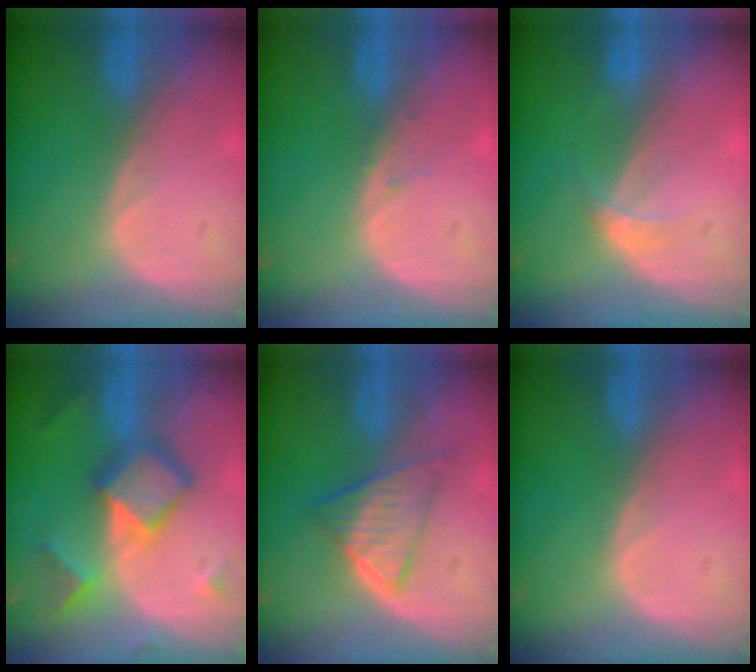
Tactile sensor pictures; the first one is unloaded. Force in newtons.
{"total": 0.7, "press": 0.4, "slide": 0.5}
{"total": 1.7, "press": 1.7, "slide": 0.2}
{"total": 7.7, "press": 7.7, "slide": 0.4}
{"total": 5.9, "press": 5.6, "slide": 1.7}
{"total": 0.0}